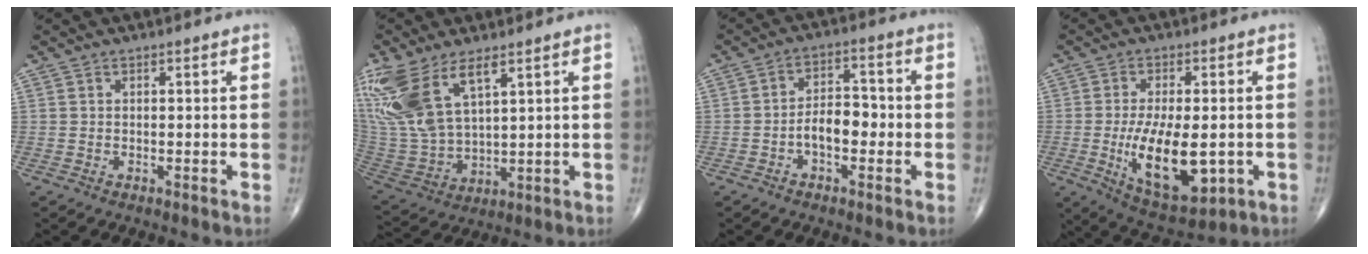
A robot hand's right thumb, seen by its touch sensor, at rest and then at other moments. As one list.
[{"total": 17.1, "force": [8.9, 7.5, 12.6], "torque": [-0.280, -0.030, 0.193]}, {"total": 6.3, "force": [-1.8, 3.6, 4.9], "torque": [-0.068, 0.027, -0.037]}, {"total": 14.8, "force": [-2.9, 6.7, 12.9], "torque": [-0.206, -0.015, -0.029]}]